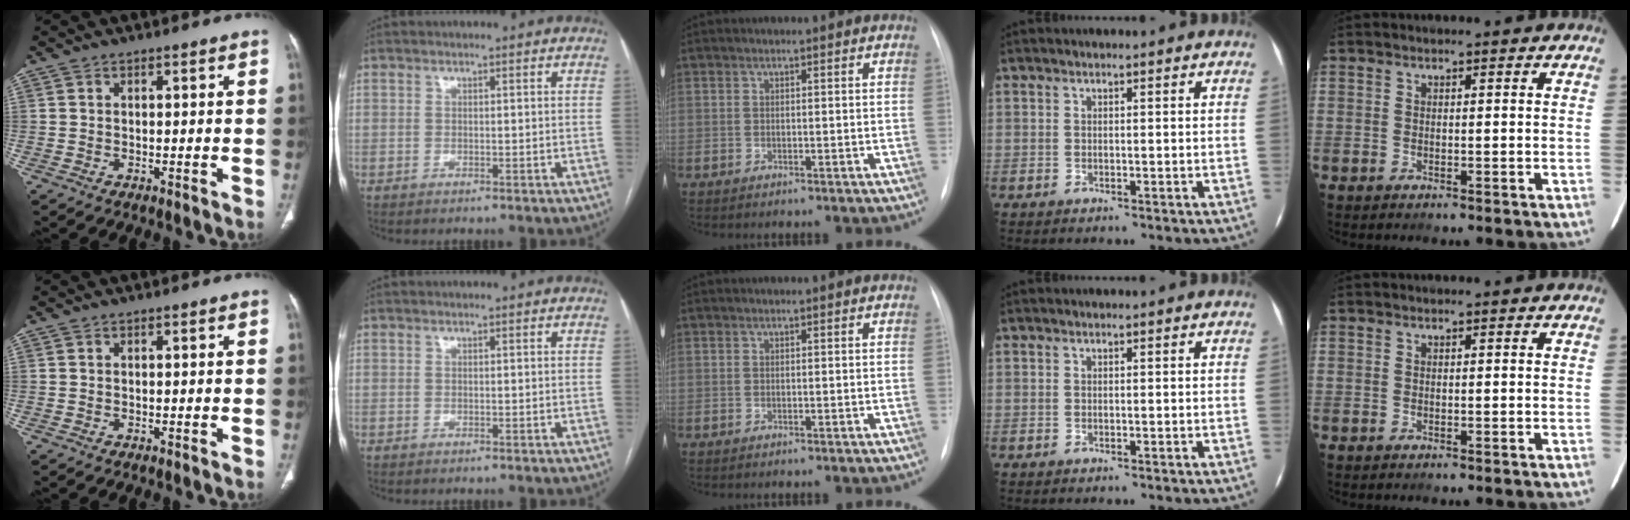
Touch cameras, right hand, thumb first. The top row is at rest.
{}